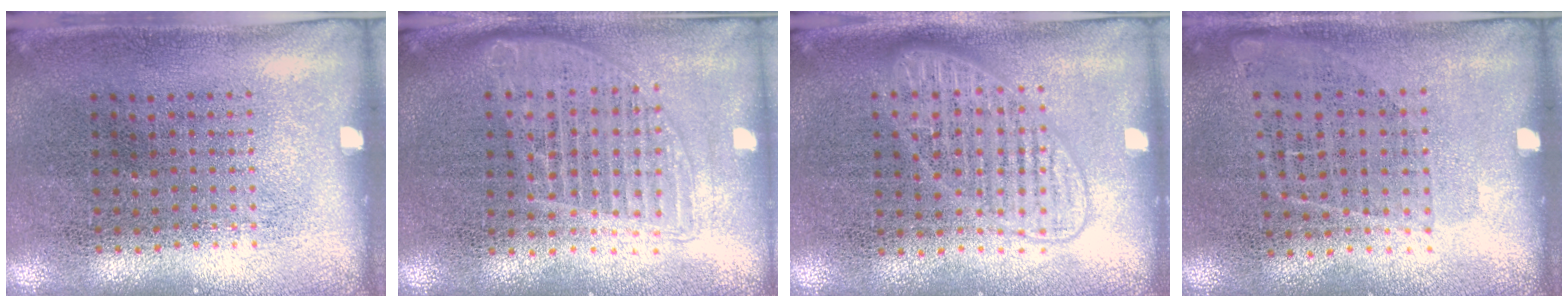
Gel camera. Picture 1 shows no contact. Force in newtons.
{"total": 1.6, "press": 1.4, "slide": 0.7}
{"total": 1.5, "press": 1.4, "slide": 0.3}
{"total": 1.1, "press": 0.9, "slide": 0.7}